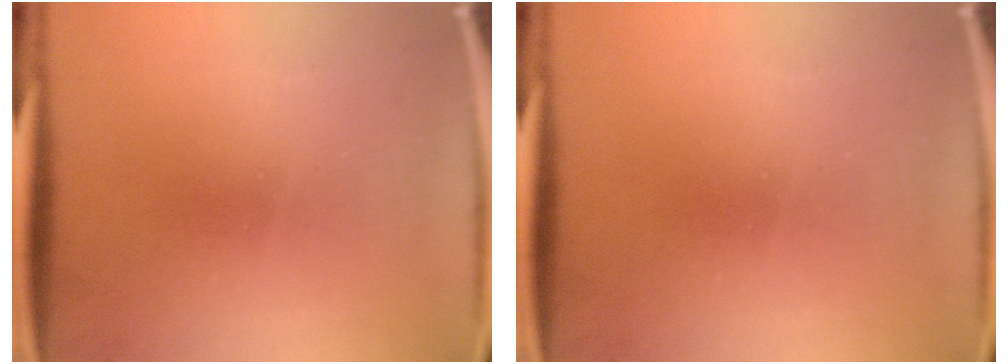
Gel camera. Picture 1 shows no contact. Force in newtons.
{"total": 0.0}